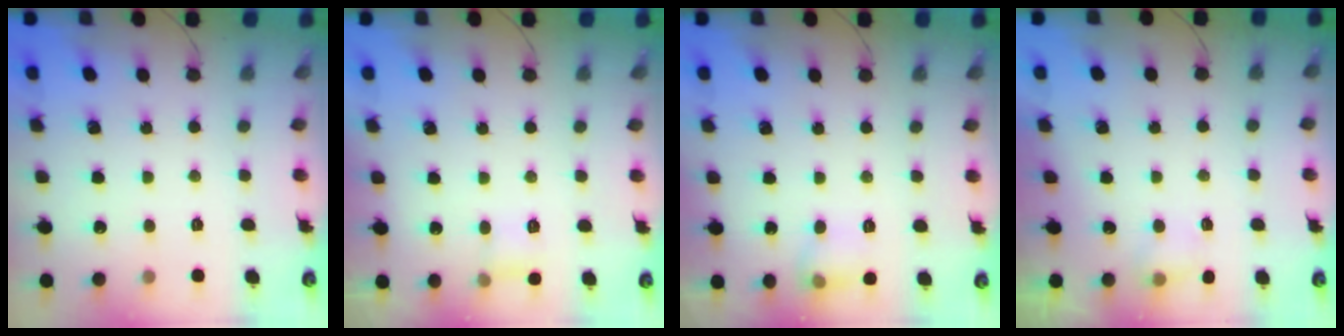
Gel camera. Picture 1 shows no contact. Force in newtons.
{"total": 3.9, "press": 3.7, "slide": 1.3}
{"total": 6.8, "press": 6.7, "slide": 1.0}
{"total": 4.7, "press": 4.5, "slide": 1.4}